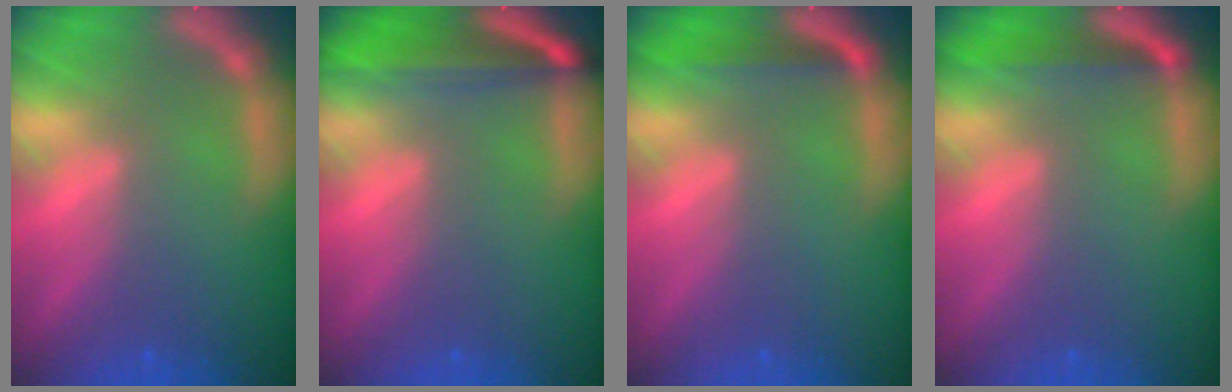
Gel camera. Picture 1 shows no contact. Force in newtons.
{"total": 6.5}
{"total": 2.5}
{"total": 3.0}